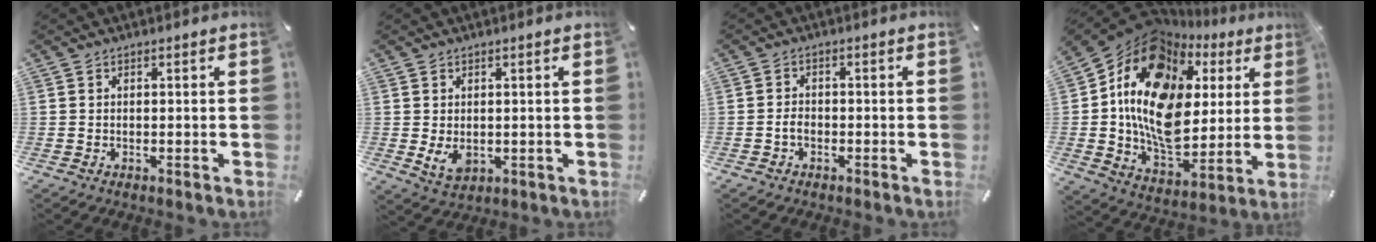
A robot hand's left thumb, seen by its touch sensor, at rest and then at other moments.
{"total": 4.4, "force": [-0.1, 3.3, 2.9], "torque": [-0.064, -0.006, -0.002]}
{"total": 2.5, "force": [-1.0, 1.8, 1.5], "torque": [-0.030, 0.007, -0.019]}
{"total": 18.8, "force": [4.5, 13.7, 12.0], "torque": [-0.239, -0.048, 0.067]}